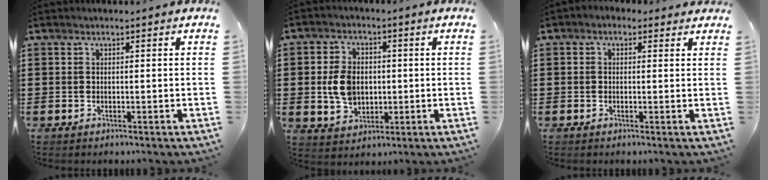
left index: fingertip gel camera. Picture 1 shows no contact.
{"total": 6.6, "force": [-0.1, 4.8, 4.6], "torque": [-0.107, 0.004, -0.008]}
{"total": 1.2, "force": [0.2, 1.0, 0.7], "torque": [-0.016, 0.006, 0.001]}